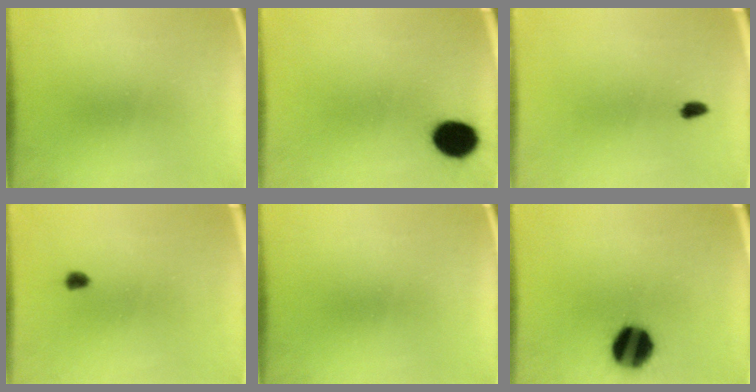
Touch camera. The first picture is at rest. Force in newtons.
{"total": 10.0}
{"total": 1.4}
{"total": 1.7}
{"total": 0.0}
{"total": 14.3}